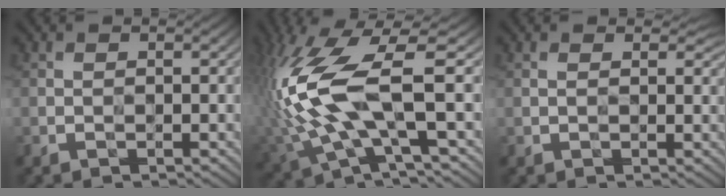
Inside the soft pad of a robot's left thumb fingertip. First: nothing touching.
{"total": 13.6, "force": [1.1, 4.6, 12.8], "torque": [-0.312, -0.008, 0.026]}
{"total": 1.2, "force": [0.7, 0.7, 0.7], "torque": [-0.013, -0.004, 0.013]}